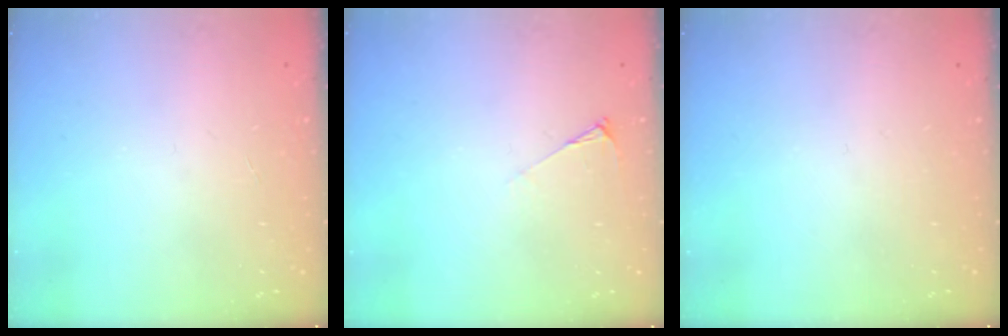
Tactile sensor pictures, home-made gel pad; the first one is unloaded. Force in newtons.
{"total": 4.0, "press": 4.0, "slide": 0.7}
{"total": 0.0}